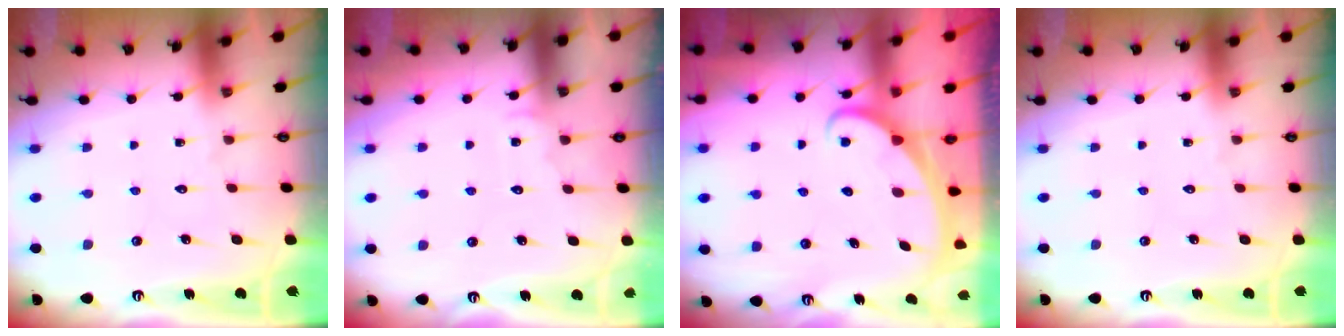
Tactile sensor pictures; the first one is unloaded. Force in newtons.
{"total": 4.1, "press": 4.1, "slide": 0.4}
{"total": 2.2, "press": 2.2, "slide": 0.1}
{"total": 0.0}